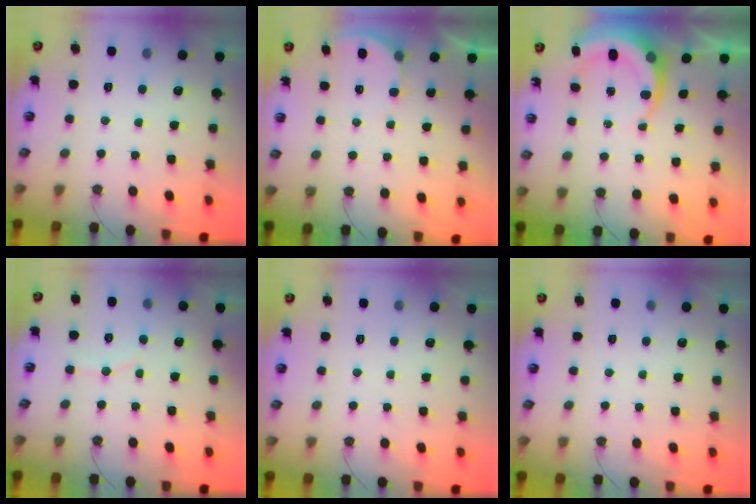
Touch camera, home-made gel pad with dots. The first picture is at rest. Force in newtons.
{"total": 2.7, "press": 2.7, "slide": 0.2}
{"total": 5.9, "press": 5.9, "slide": 0.3}
{"total": 5.1, "press": 5.0, "slide": 0.7}
{"total": 0.0}
{"total": 0.0}